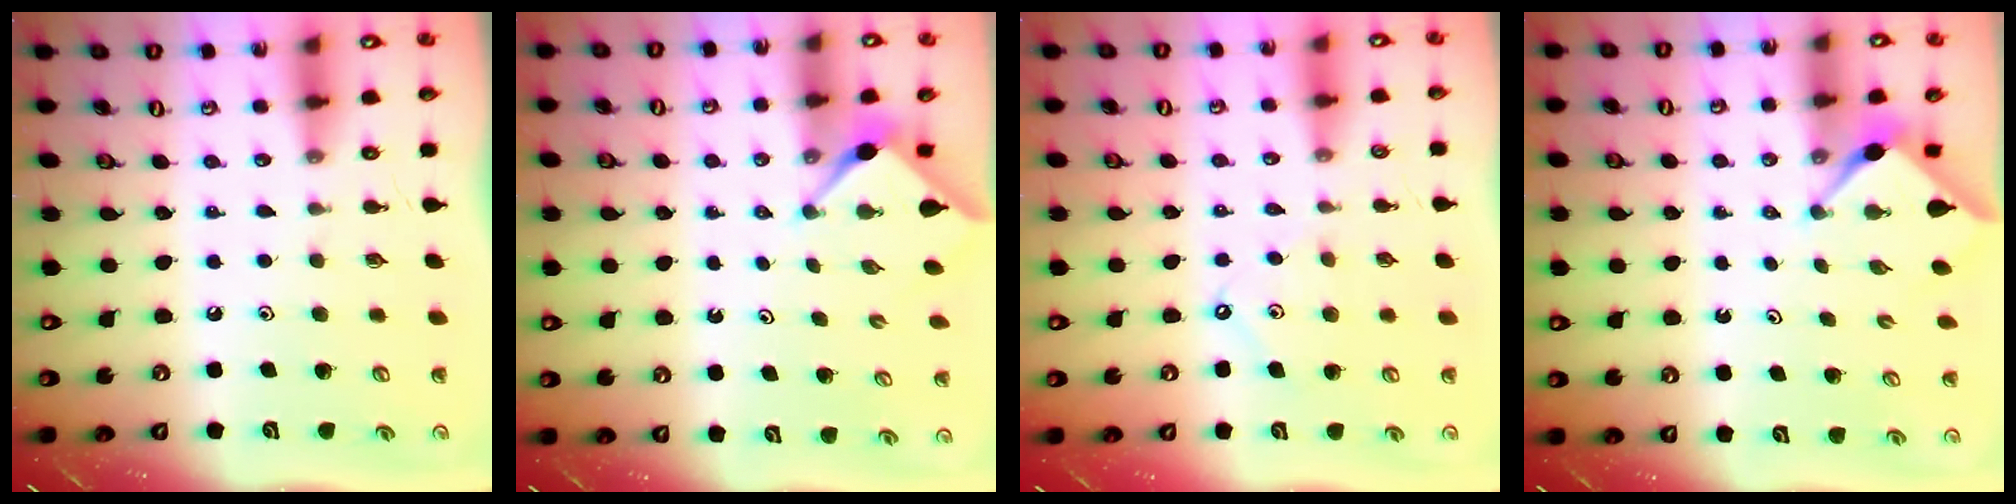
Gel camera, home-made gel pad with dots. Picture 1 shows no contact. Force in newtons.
{"total": 3.1, "press": 3.1, "slide": 0.3}
{"total": 6.1, "press": 6.1, "slide": 0.6}
{"total": 3.0, "press": 3.0, "slide": 0.2}